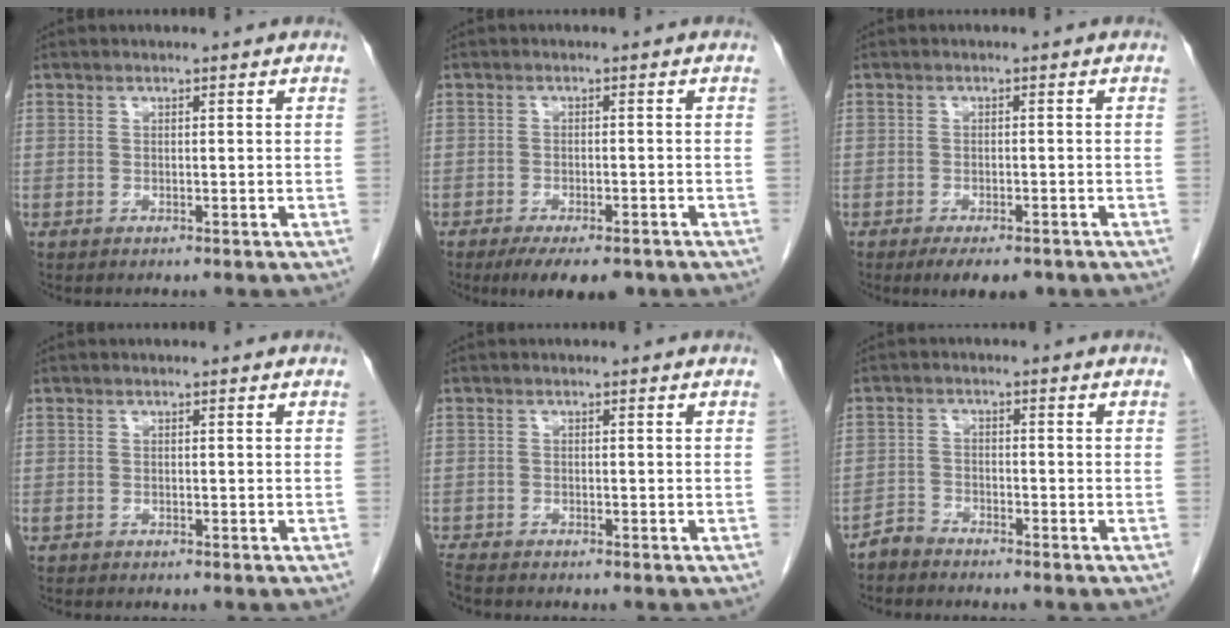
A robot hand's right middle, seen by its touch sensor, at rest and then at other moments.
{"total": 8.1, "force": [-6.0, 2.6, 4.8], "torque": [-0.061, -0.008, -0.087]}
{"total": 5.5, "force": [-4.0, 2.0, 3.2], "torque": [-0.039, -0.005, -0.057]}
{"total": 0.5, "force": [-0.4, 0.3, 0.2], "torque": [-0.011, 0.000, -0.007]}
{"total": 2.3, "force": [-2.1, 0.4, 0.7], "torque": [-0.020, -0.010, -0.039]}
{"total": 2.5, "force": [-2.4, 0.5, -0.2], "torque": [0.006, -0.004, -0.049]}